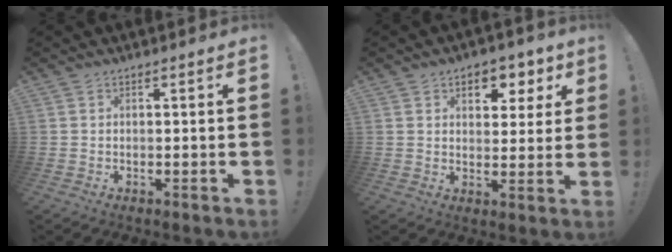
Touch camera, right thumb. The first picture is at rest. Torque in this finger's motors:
{"motor_torque": [0.21, 1.81, 0.78, 0.21, 0.00]}